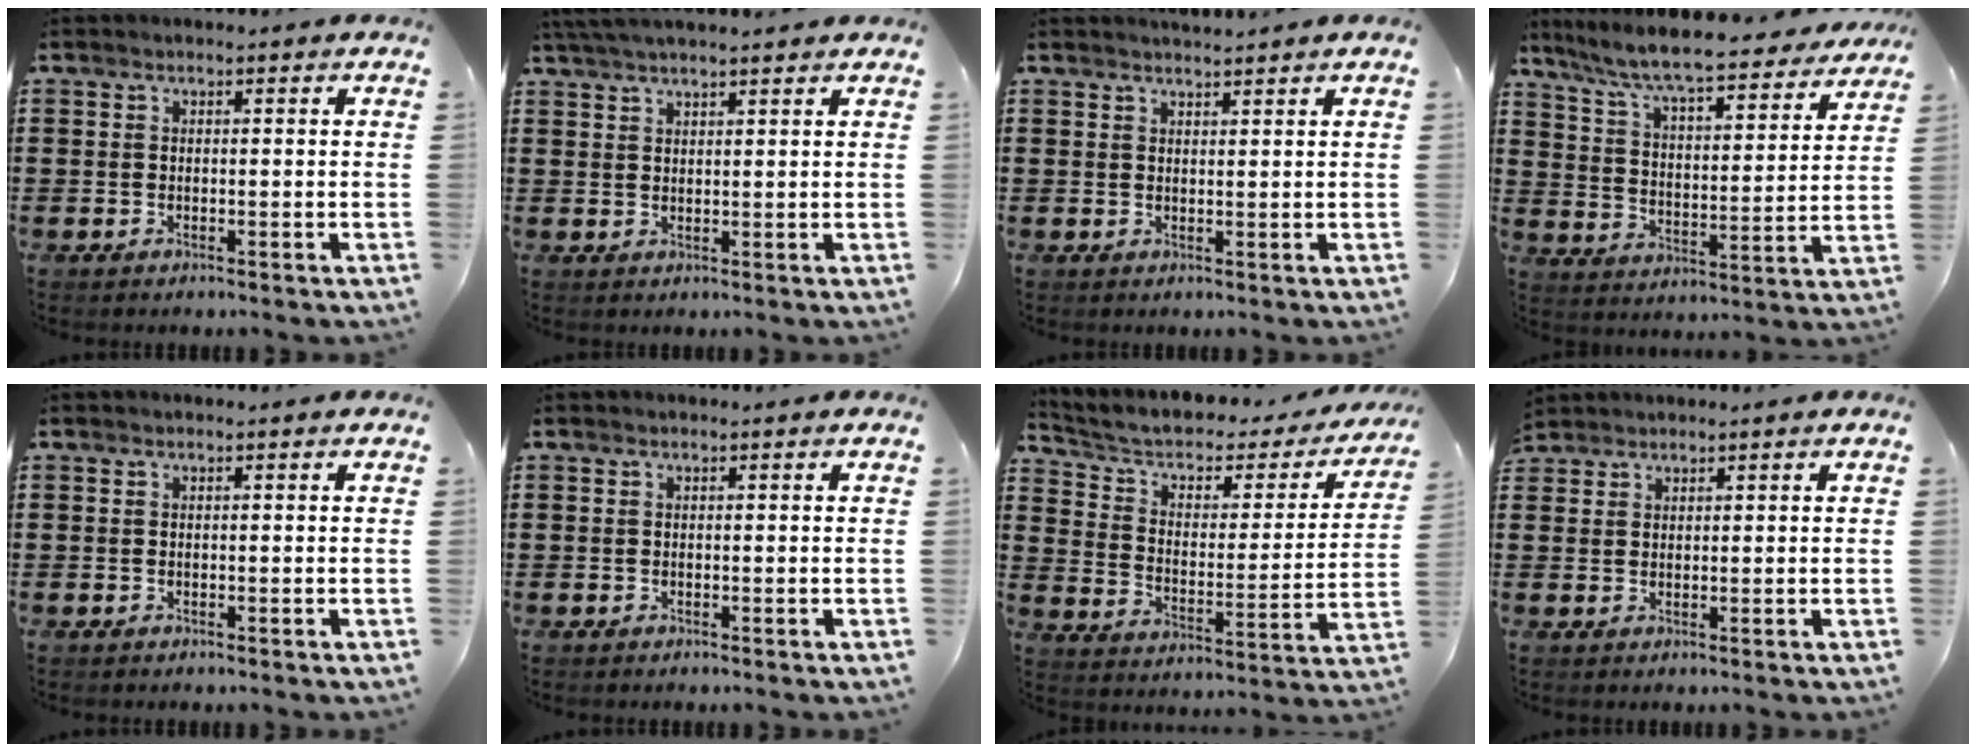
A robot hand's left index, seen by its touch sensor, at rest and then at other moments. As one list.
[{"total": 3.0, "force": [2.7, 0.0, 1.3], "torque": [-0.031, 0.001, 0.051]}, {"total": 2.2, "force": [2.2, -0.1, 0.1], "torque": [-0.008, -0.004, 0.043]}, {"total": 8.2, "force": [7.5, 0.0, 3.5], "torque": [-0.098, -0.047, 0.124]}, {"total": 0.0}, {"total": 0.0}, {"total": 4.5, "force": [2.9, 2.4, 2.4], "torque": [-0.064, -0.020, 0.042]}, {"total": 1.6, "force": [1.6, 0.4, -0.1], "torque": [-0.002, 0.002, 0.032]}]